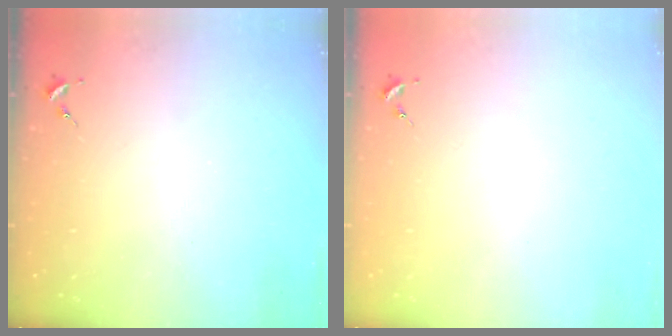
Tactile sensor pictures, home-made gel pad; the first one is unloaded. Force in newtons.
{"total": 0.0}